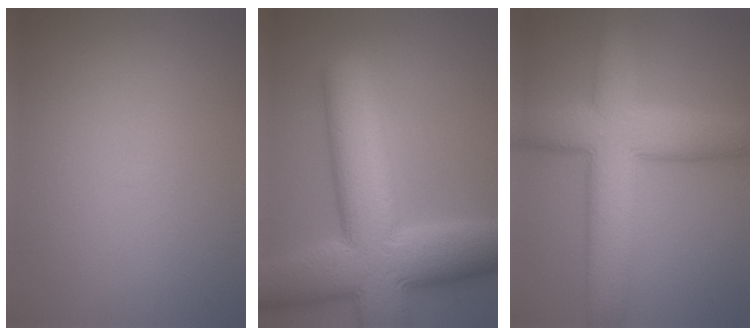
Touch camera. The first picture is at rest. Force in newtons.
{"total": 14.6, "press": 14.5, "slide": 0.7}
{"total": 9.5, "press": 9.5, "slide": 0.4}